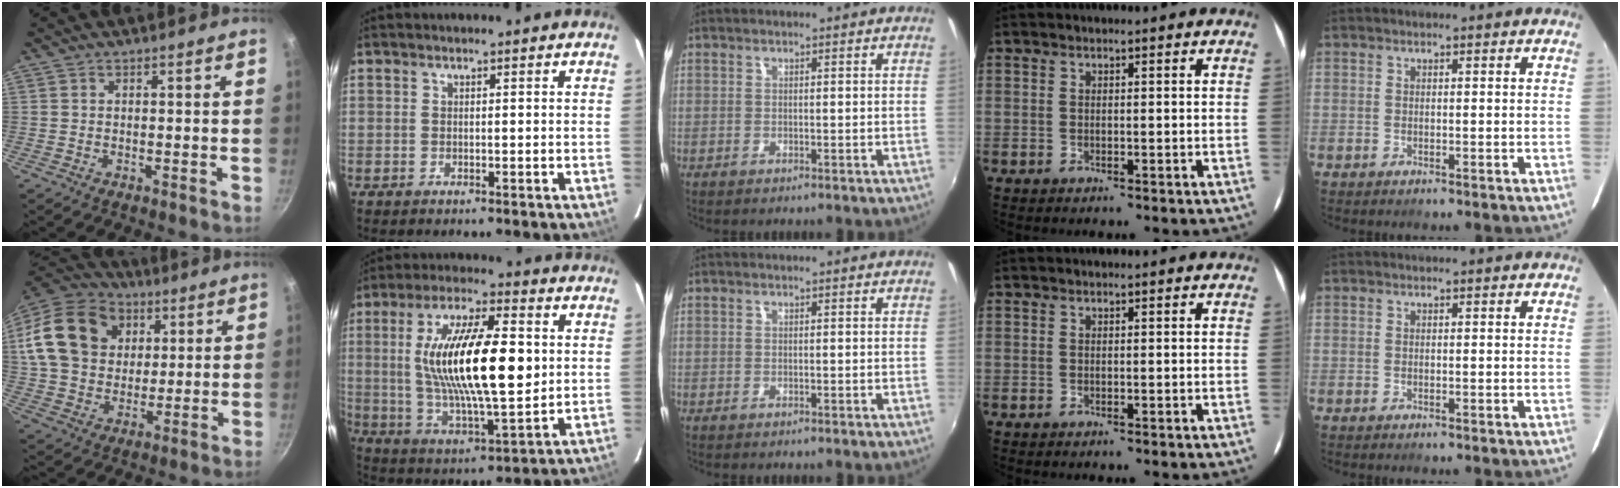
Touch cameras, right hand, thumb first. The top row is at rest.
{"thumb": {"total": 21.3, "force": [6.1, 16.7, 11.9], "torque": [-0.213, 0.017, 0.105]}, "index": {"total": 20.8, "force": [2.8, 6.3, 19.6], "torque": [-0.362, 0.005, 0.058]}}